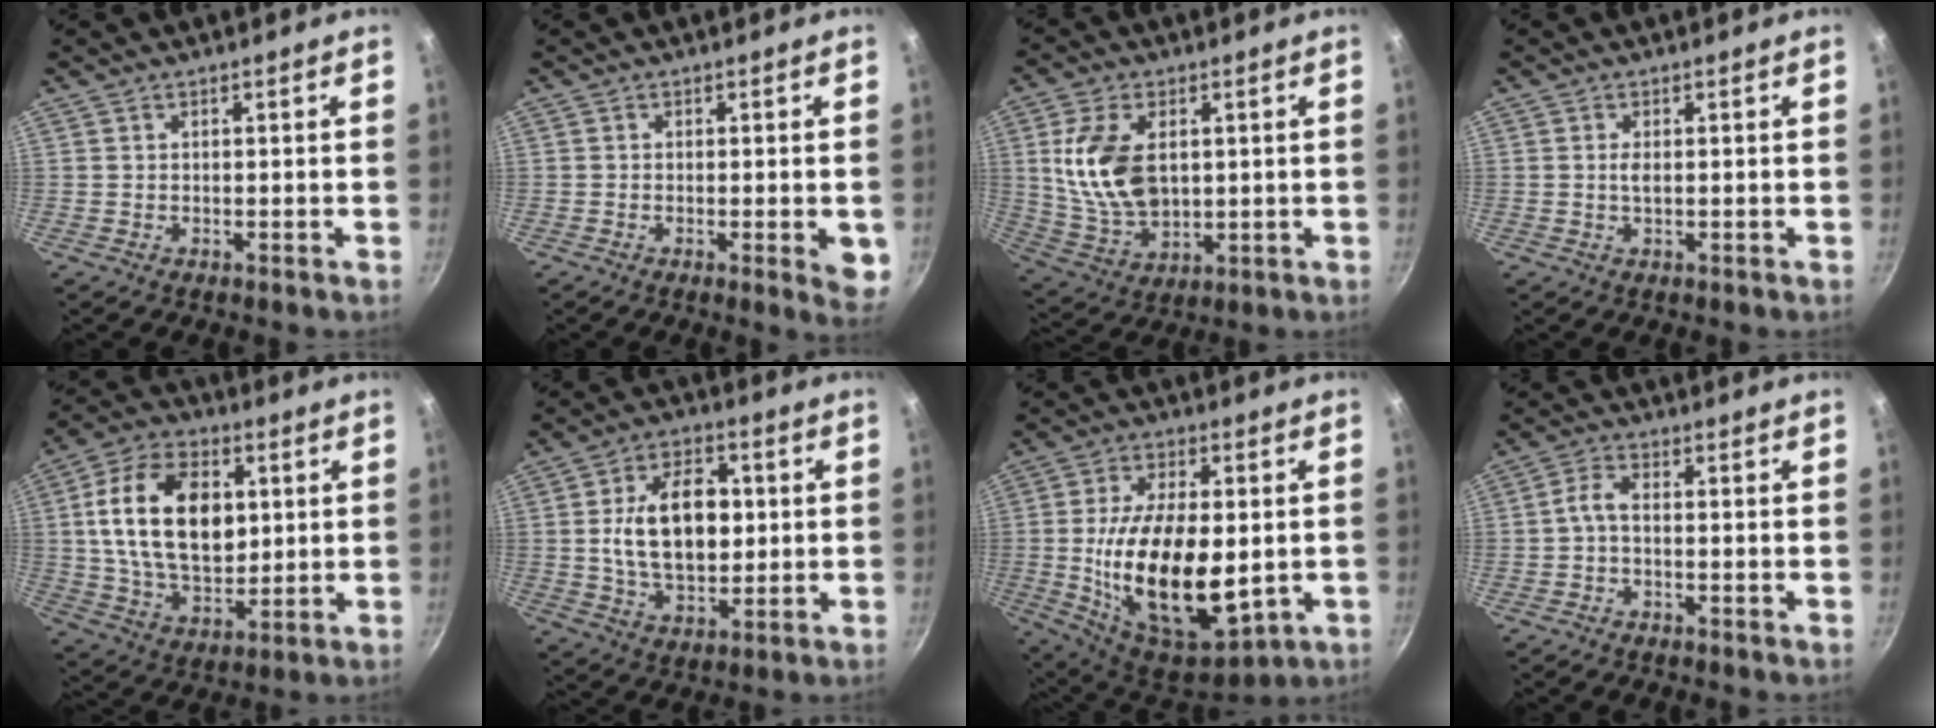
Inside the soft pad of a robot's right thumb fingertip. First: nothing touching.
{"total": 5.1, "force": [-1.1, 1.3, 4.9], "torque": [-0.052, -0.006, -0.013]}
{"total": 14.1, "force": [2.3, 8.8, 10.7], "torque": [-0.188, -0.019, 0.056]}
{"total": 1.4, "force": [0.1, 0.5, 1.3], "torque": [-0.027, 0.000, 0.002]}
{"total": 19.3, "force": [3.3, 12.2, 14.5], "torque": [-0.239, -0.001, 0.055]}
{"total": 14.9, "force": [1.3, 9.3, 11.5], "torque": [-0.166, 0.003, 0.020]}
{"total": 23.7, "force": [-2.0, 12.1, 20.2], "torque": [-0.347, -0.007, -0.017]}
{"total": 3.0, "force": [-1.0, 1.3, 2.6], "torque": [-0.063, 0.017, -0.028]}